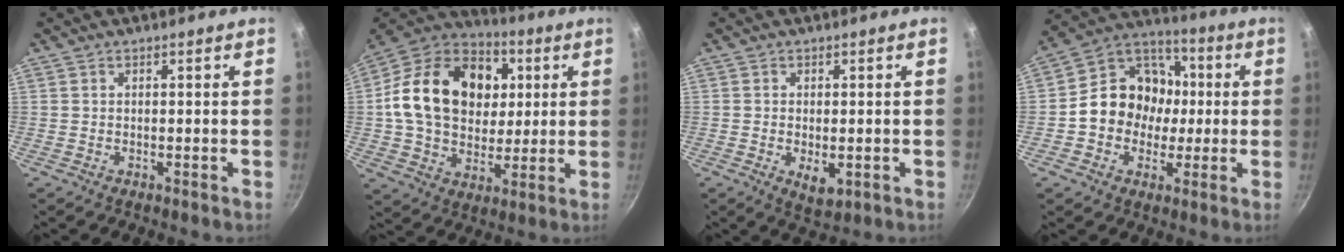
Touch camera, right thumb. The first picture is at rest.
{"total": 24.0, "force": [4.2, 17.9, 15.4], "torque": [-0.236, 0.016, 0.066]}
{"total": 4.5, "force": [-1.0, 2.4, 3.7], "torque": [-0.053, -0.010, -0.008]}
{"total": 14.8, "force": [-0.6, 12.8, 7.3], "torque": [-0.075, 0.032, -0.030]}